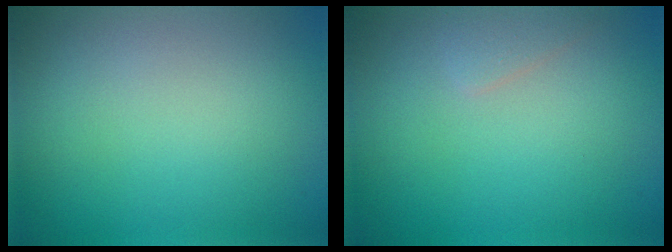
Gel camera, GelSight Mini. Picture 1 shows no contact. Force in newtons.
{"total": 1.0, "press": 1.0, "slide": 0.1}